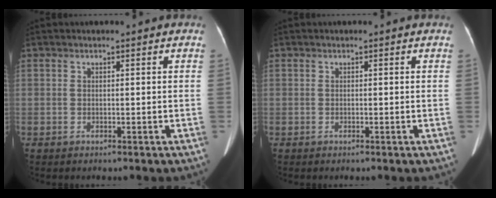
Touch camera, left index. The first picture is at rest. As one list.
[{"total": 0.0}]